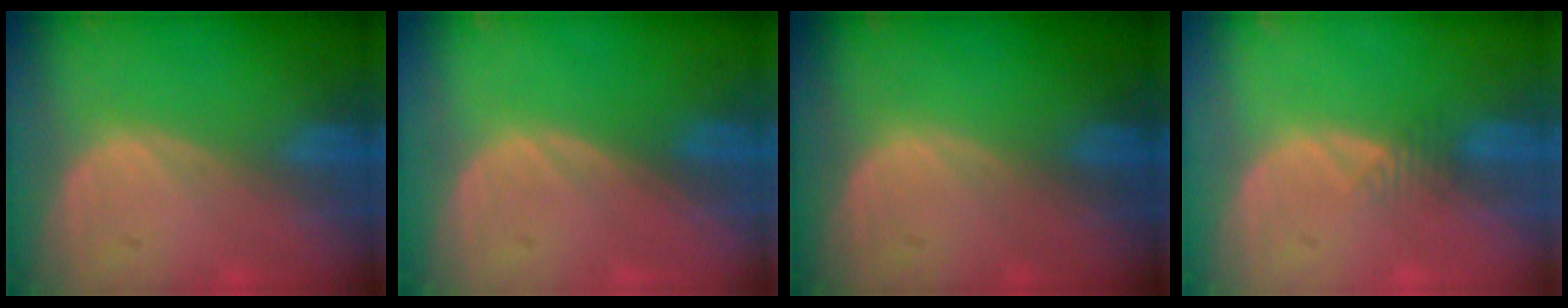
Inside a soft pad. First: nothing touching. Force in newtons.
{"total": 0.0}
{"total": 0.0}
{"total": 1.6, "press": 1.4, "slide": 0.9}